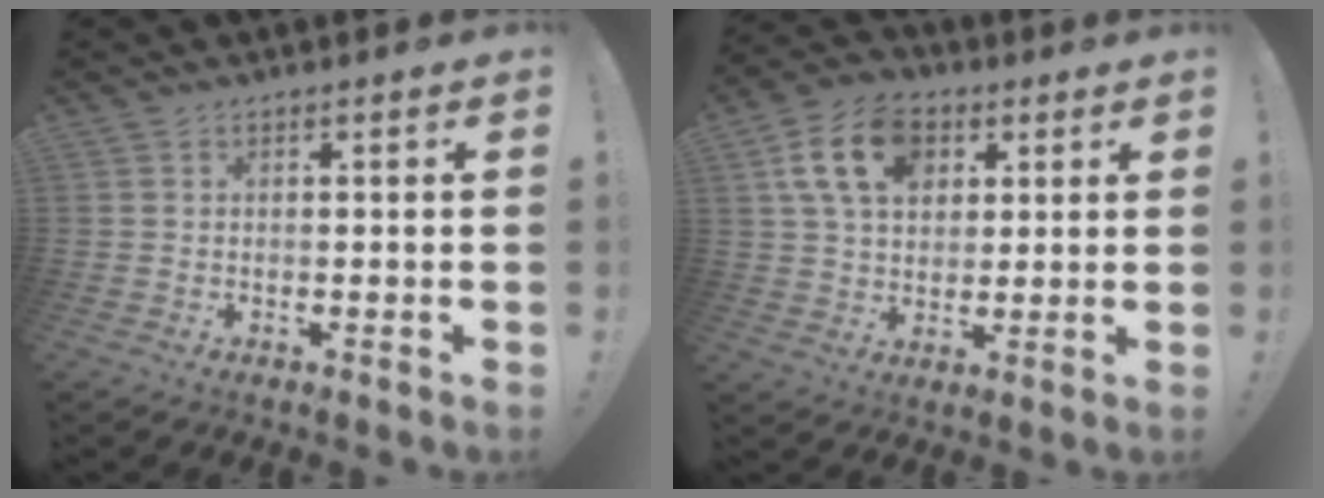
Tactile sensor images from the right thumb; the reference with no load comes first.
{"total": 15.2, "force": [5.7, 10.8, 9.0], "torque": [-0.148, -0.009, 0.111]}